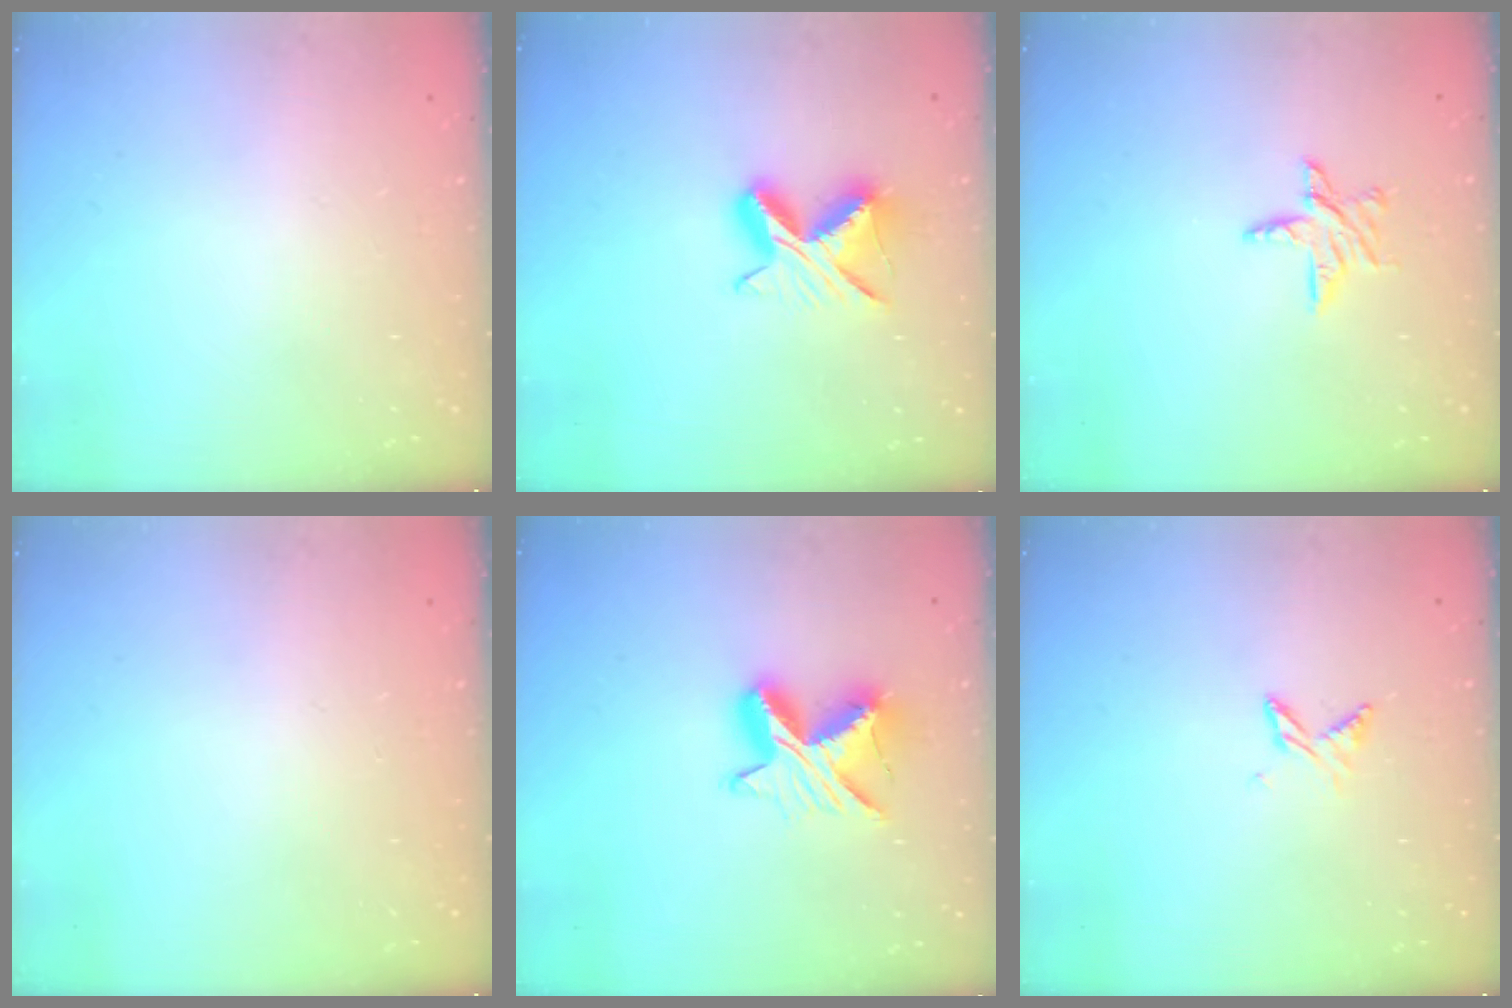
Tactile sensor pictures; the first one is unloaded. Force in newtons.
{"total": 9.0, "press": 9.0, "slide": 0.9}
{"total": 6.7, "press": 6.7, "slide": 0.3}
{"total": 0.0}
{"total": 9.9, "press": 9.9, "slide": 0.5}
{"total": 5.3, "press": 5.2, "slide": 0.7}